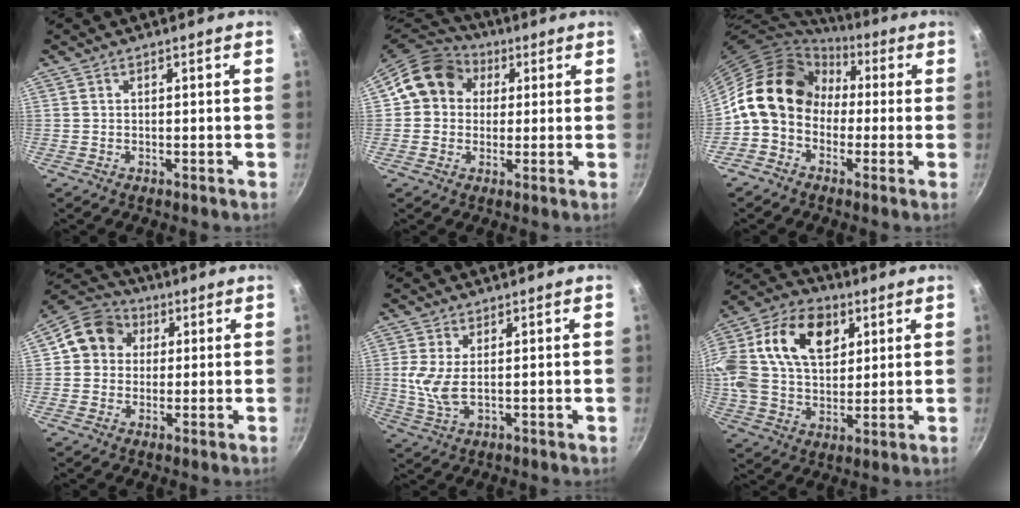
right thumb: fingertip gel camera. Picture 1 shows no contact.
{"total": 11.8, "force": [2.7, 10.2, 5.3], "torque": [-0.059, 0.022, 0.027]}
{"total": 14.1, "force": [0.9, 11.5, 8.1], "torque": [-0.102, 0.036, -0.008]}
{"total": 9.5, "force": [2.0, 8.4, 3.9], "torque": [-0.037, 0.017, 0.016]}
{"total": 5.0, "force": [1.1, 1.9, 4.6], "torque": [-0.100, -0.008, 0.026]}
{"total": 25.6, "force": [8.5, 16.9, 17.3], "torque": [-0.347, 0.018, 0.138]}